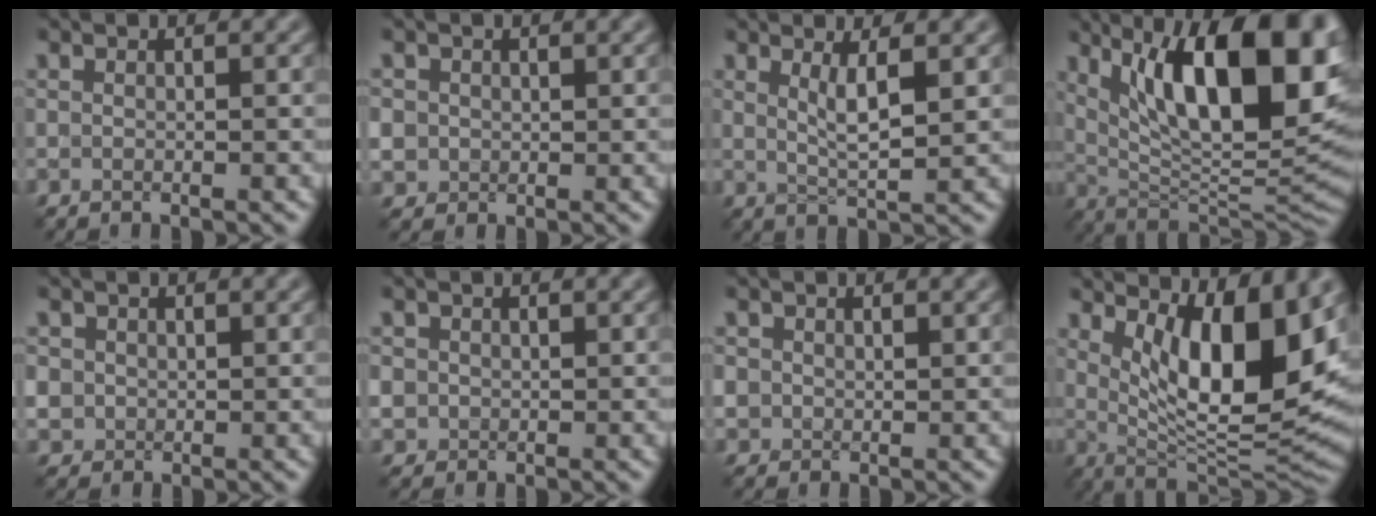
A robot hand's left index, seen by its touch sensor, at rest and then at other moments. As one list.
[{"total": 2.7, "force": [0.5, 2.6, 0.8], "torque": [-0.026, 0.005, 0.014]}, {"total": 3.0, "force": [1.1, 0.7, 2.7], "torque": [-0.044, -0.007, 0.022]}, {"total": 16.1, "force": [5.6, 5.9, 13.9], "torque": [-0.178, 0.006, 0.086]}, {"total": 2.3, "force": [0.5, 2.1, 0.5], "torque": [-0.020, -0.003, 0.017]}, {"total": 2.3, "force": [0.4, 2.2, 0.6], "torque": [-0.018, 0.001, 0.012]}, {"total": 1.7, "force": [0.5, 1.6, 0.4], "torque": [-0.010, -0.004, 0.013]}, {"total": 10.8, "force": [3.3, 3.8, 9.6], "torque": [-0.142, -0.021, 0.062]}]